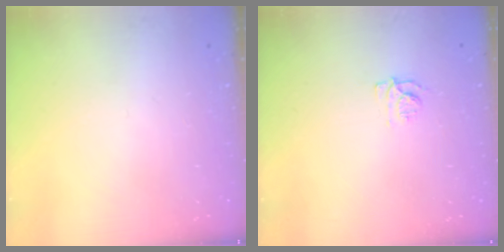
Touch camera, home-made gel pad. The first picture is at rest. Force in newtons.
{"total": 6.2, "press": 6.1, "slide": 0.7}